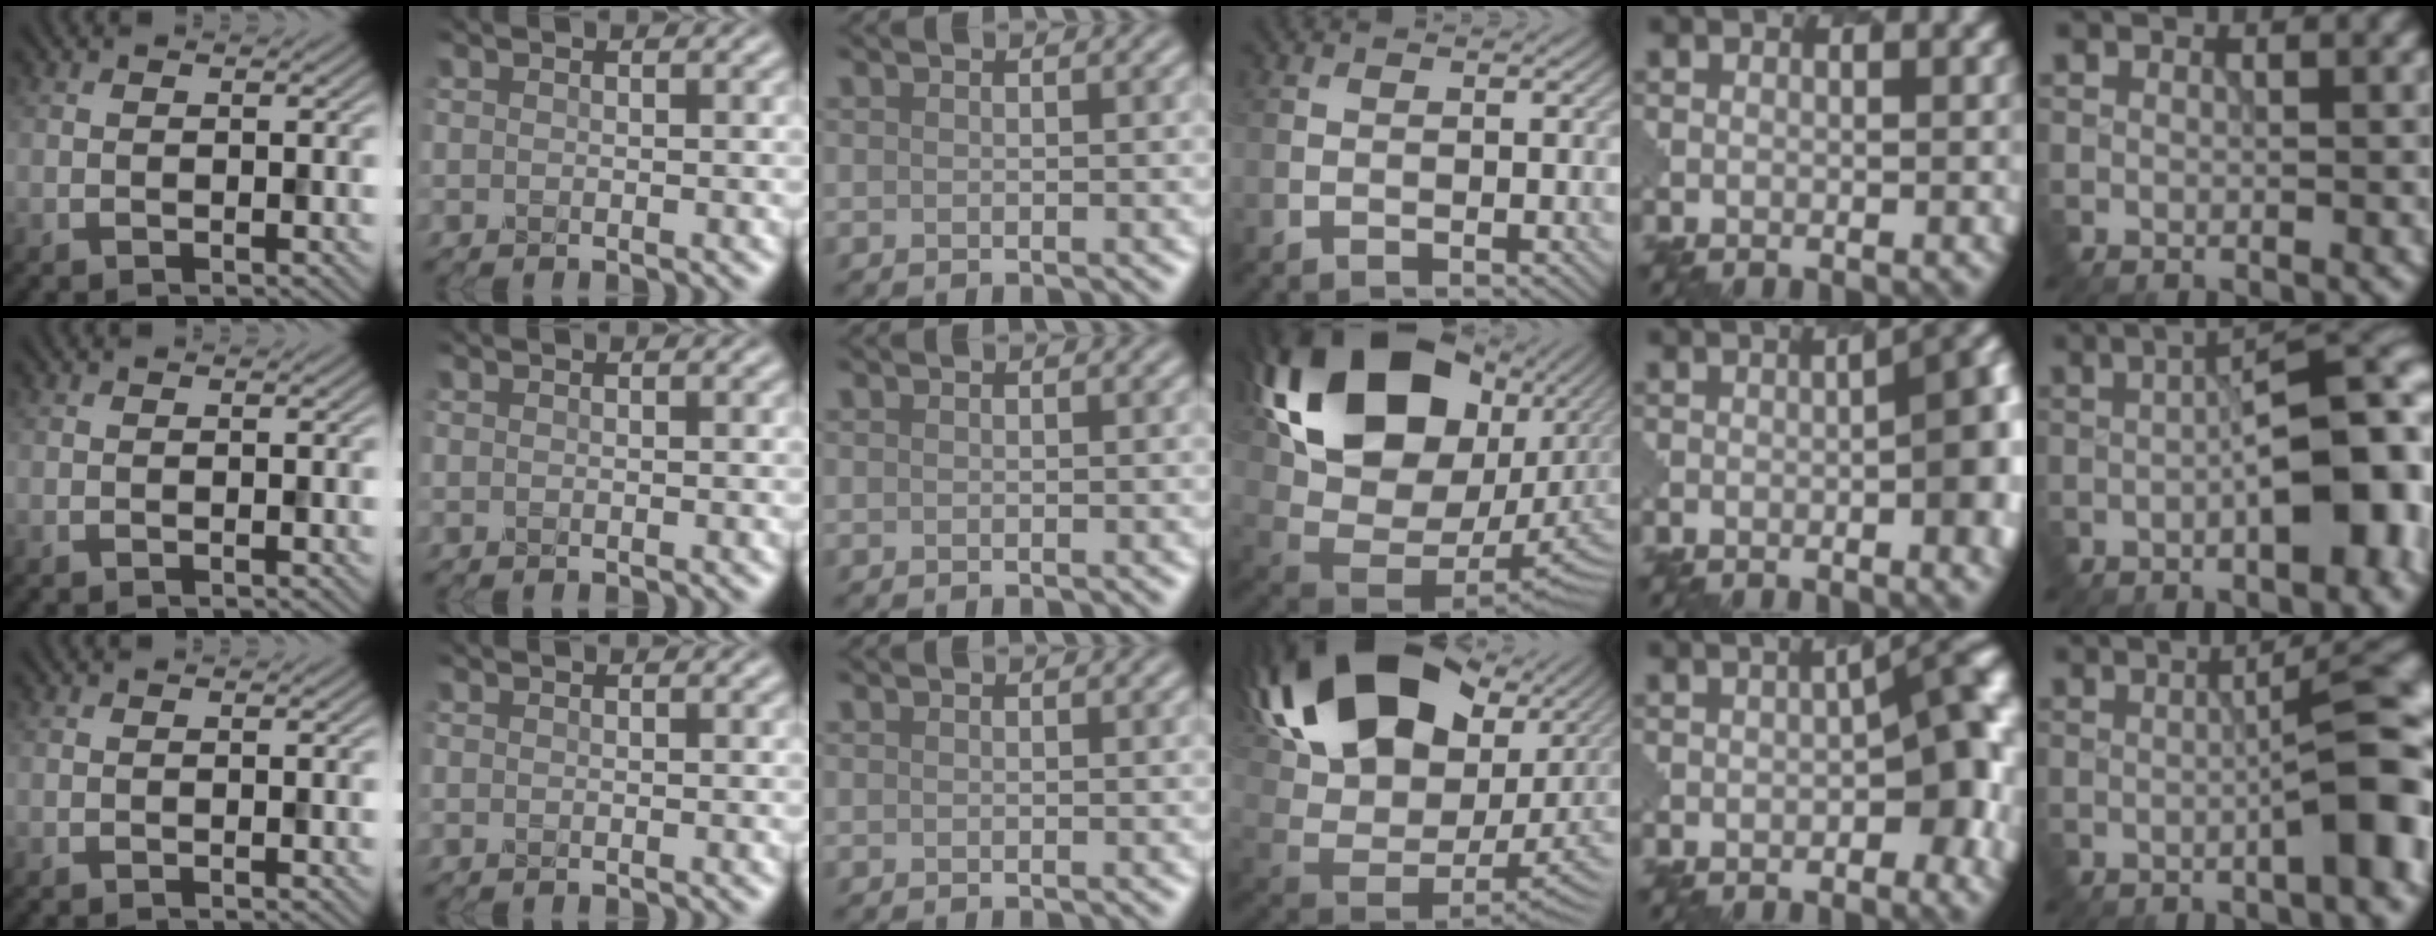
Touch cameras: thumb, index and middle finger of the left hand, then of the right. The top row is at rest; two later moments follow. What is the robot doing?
{"motion": "dispense", "object": "glue stick"}